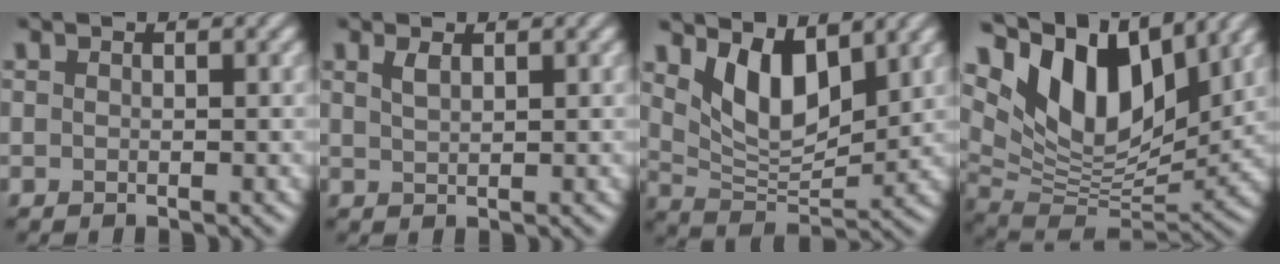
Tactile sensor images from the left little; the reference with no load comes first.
{"total": 1.2, "force": [0.8, 0.4, 0.8], "torque": [-0.018, 0.002, 0.017]}
{"total": 6.2, "force": [3.2, 2.9, 4.4], "torque": [-0.087, -0.017, 0.058]}
{"total": 11.6, "force": [6.1, 5.7, 7.9], "torque": [-0.141, 0.006, 0.111]}